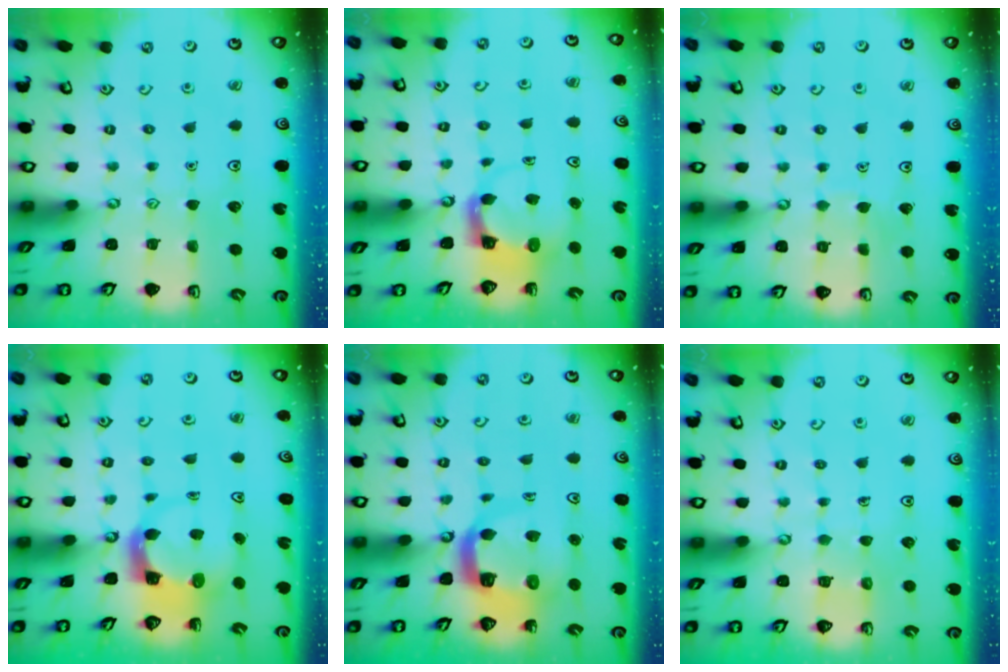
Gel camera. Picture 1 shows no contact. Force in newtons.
{"total": 3.8, "press": 3.8, "slide": 0.3}
{"total": 2.7, "press": 2.7, "slide": 0.1}
{"total": 3.6, "press": 3.5, "slide": 0.5}
{"total": 9.0, "press": 8.9, "slide": 1.2}
{"total": 3.8, "press": 3.8, "slide": 0.4}